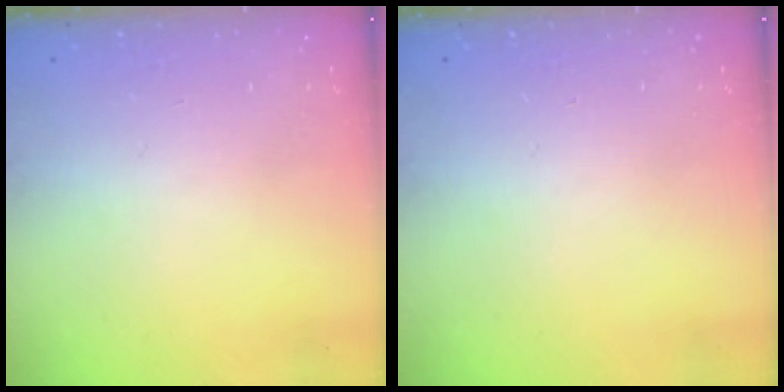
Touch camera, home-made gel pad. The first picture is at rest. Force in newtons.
{"total": 0.0}